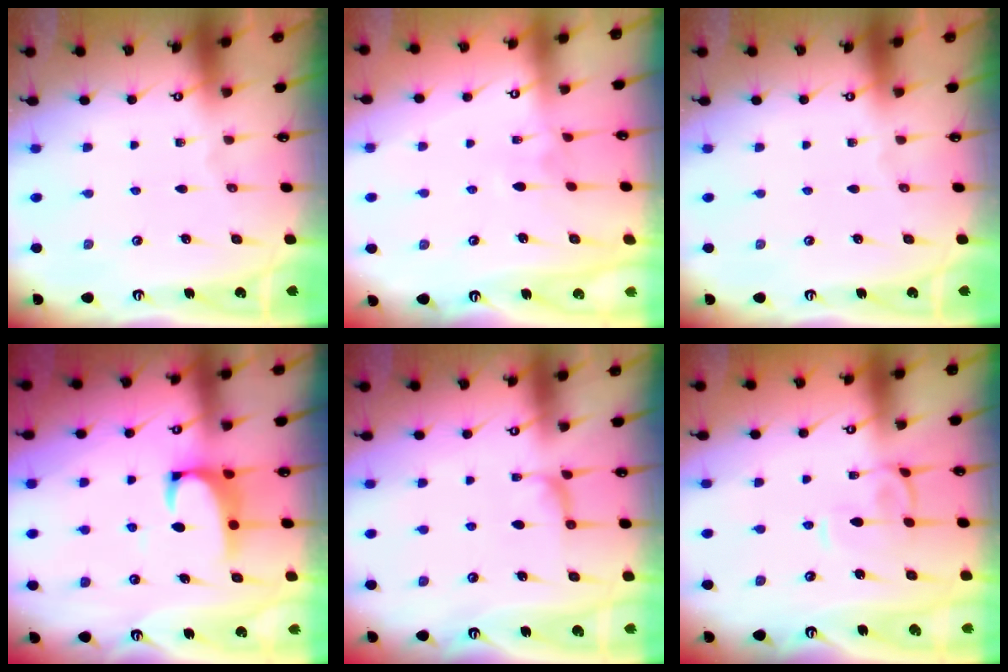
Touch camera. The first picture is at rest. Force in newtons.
{"total": 3.7, "press": 3.7, "slide": 0.2}
{"total": 0.0}
{"total": 2.2, "press": 2.0, "slide": 1.0}
{"total": 2.8, "press": 2.7, "slide": 0.8}
{"total": 0.9, "press": 0.6, "slide": 0.7}